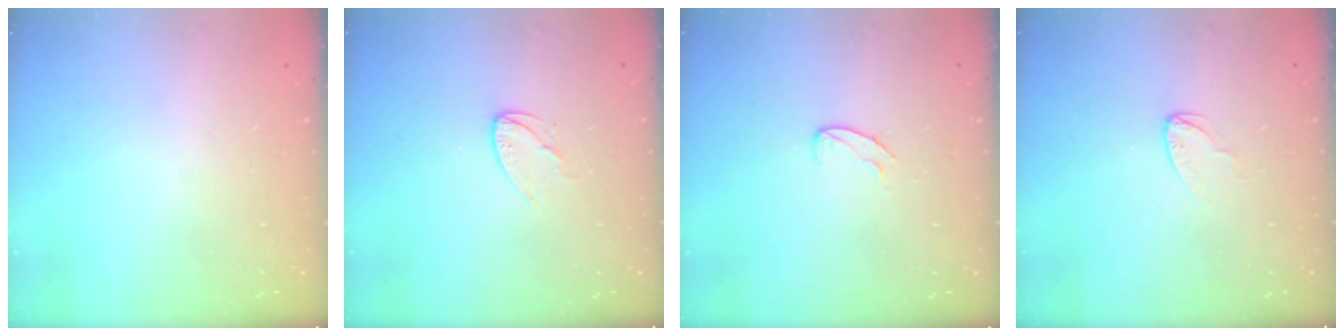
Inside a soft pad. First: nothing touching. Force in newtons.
{"total": 5.3, "press": 5.3, "slide": 0.5}
{"total": 4.2, "press": 4.2, "slide": 0.4}
{"total": 3.5, "press": 3.5, "slide": 0.2}